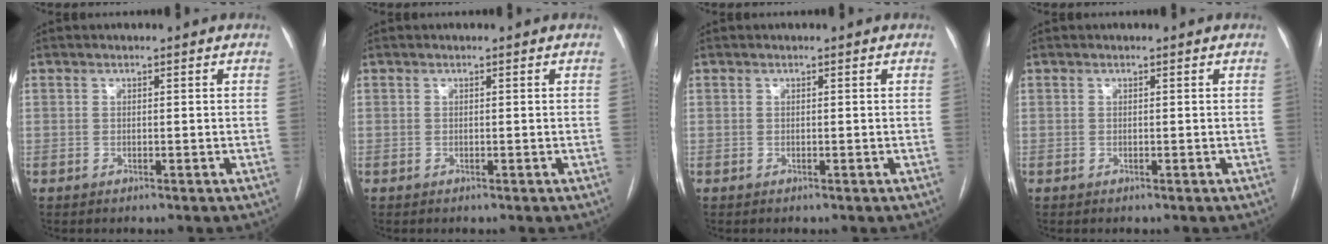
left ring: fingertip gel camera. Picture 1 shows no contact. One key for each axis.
{"total": 0.0}
{"total": 0.0}
{"total": 0.0}